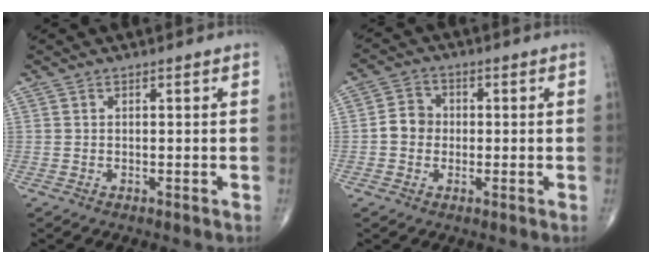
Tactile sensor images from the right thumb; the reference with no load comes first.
{"total": 4.6, "force": [-0.5, 4.1, 2.1], "torque": [-0.022, 0.015, -0.017]}